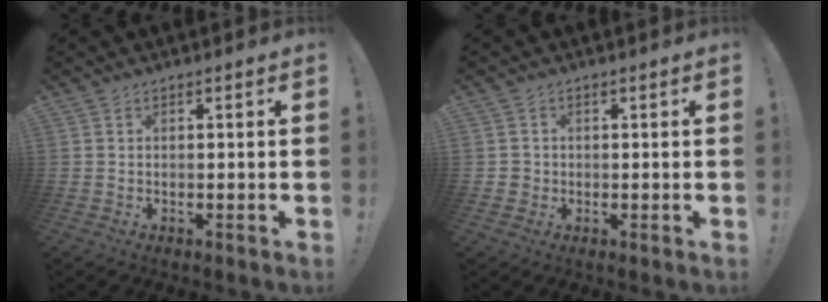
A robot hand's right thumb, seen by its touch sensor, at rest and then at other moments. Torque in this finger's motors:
{"motor_torque": [0.03, -0.16, 0.15, -0.02, -0.01]}